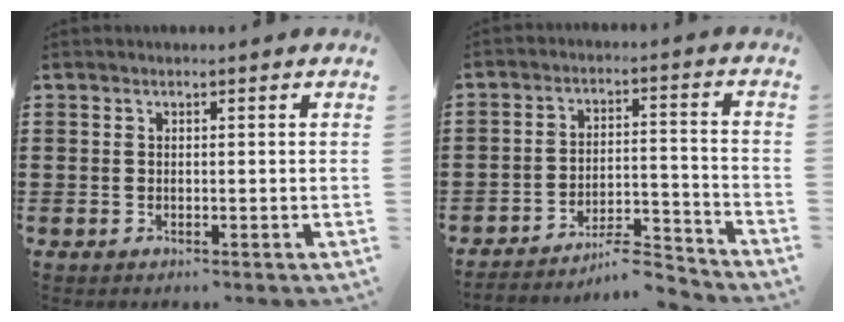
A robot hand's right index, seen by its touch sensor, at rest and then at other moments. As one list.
[{"total": 6.9, "force": [-6.4, 1.4, 2.2], "torque": [-0.028, 0.016, -0.121]}]